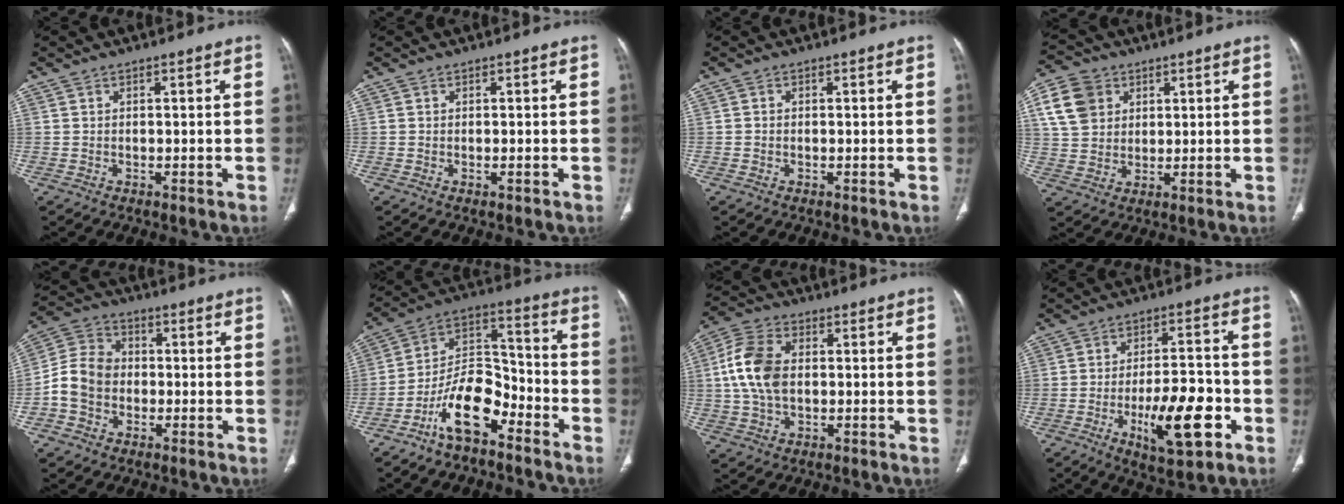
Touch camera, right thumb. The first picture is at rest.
{"total": 0.6, "force": [-0.3, 0.1, 0.5], "torque": [-0.011, -0.002, -0.005]}
{"total": 0.6, "force": [-0.2, 0.5, 0.2], "torque": [-0.001, 0.002, -0.010]}
{"total": 9.7, "force": [3.6, 7.8, 4.6], "torque": [-0.068, 0.000, 0.069]}
{"total": 9.3, "force": [-1.8, 7.7, 4.9], "torque": [-0.082, 0.034, -0.046]}
{"total": 12.9, "force": [-8.1, 5.8, 8.3], "torque": [-0.141, 0.077, -0.157]}
{"total": 10.9, "force": [0.7, 7.0, 8.4], "torque": [-0.171, 0.016, 0.010]}
{"total": 13.9, "force": [-5.0, 5.0, 12.0], "torque": [-0.179, 0.021, -0.076]}